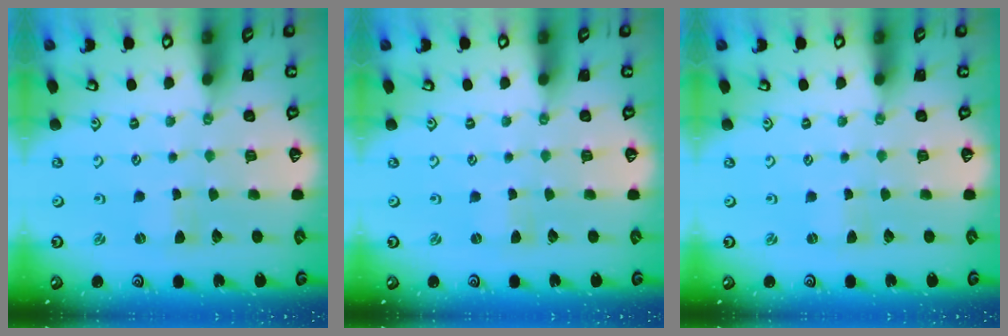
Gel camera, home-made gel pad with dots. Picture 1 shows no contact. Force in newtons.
{"total": 0.0}
{"total": 0.0}